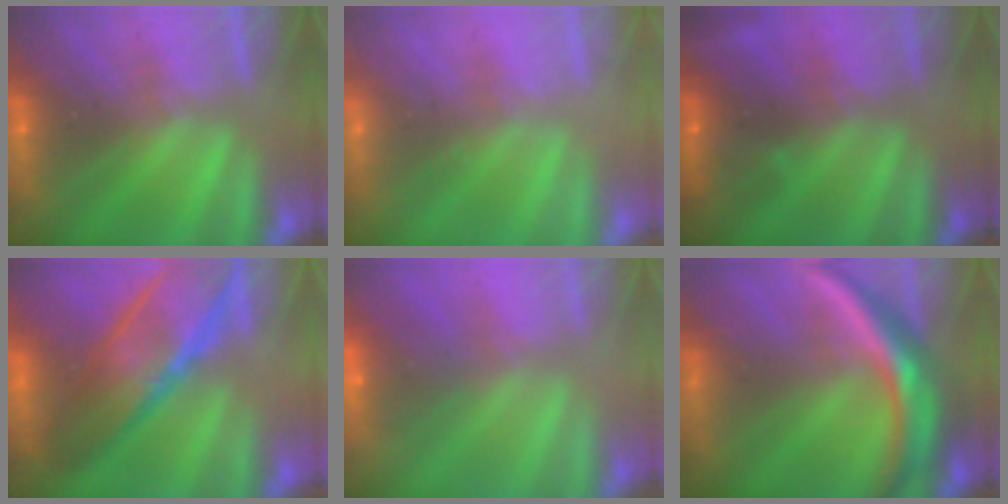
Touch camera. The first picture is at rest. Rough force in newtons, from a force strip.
{"total": 2.3}
{"total": 2.7}
{"total": 7.3}
{"total": 7.8}
{"total": 7.6}